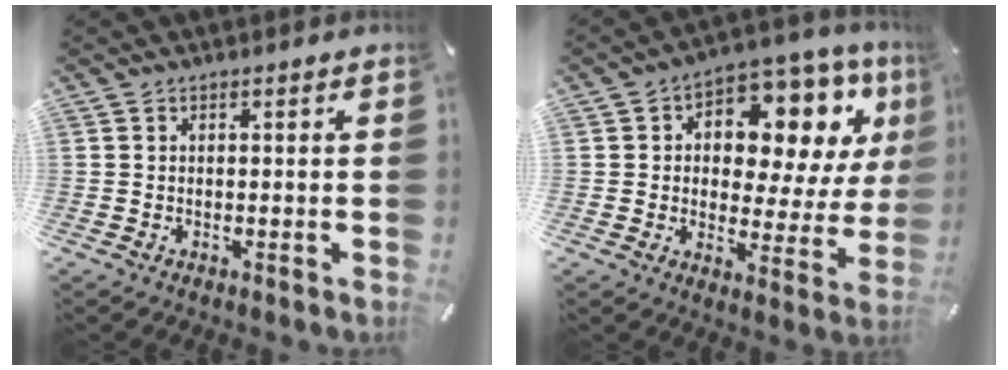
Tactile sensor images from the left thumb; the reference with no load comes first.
{"total": 11.8, "force": [5.5, 7.8, 6.8], "torque": [-0.089, -0.057, 0.093]}